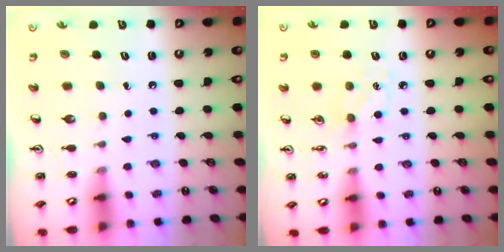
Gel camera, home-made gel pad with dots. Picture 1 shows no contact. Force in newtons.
{"total": 7.2, "press": 7.1, "slide": 1.1}